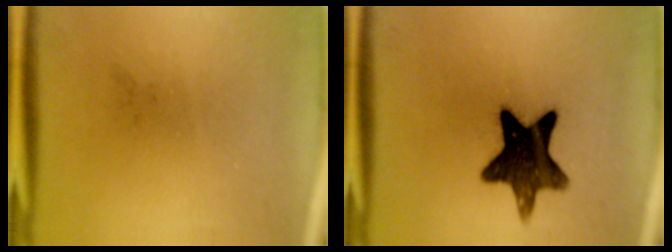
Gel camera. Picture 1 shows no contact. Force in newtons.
{"total": 13.1}